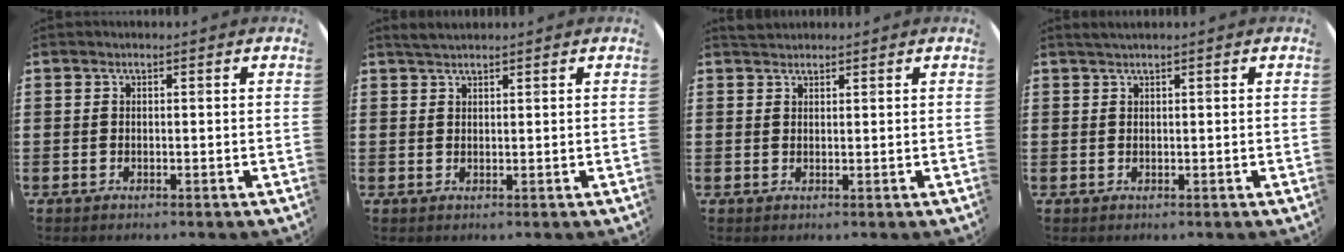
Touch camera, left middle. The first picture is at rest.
{"total": 1.6, "force": [1.5, 0.2, 0.4], "torque": [-0.010, 0.003, 0.029]}
{"total": 1.2, "force": [1.2, 0.3, 0.1], "torque": [-0.002, 0.003, 0.023]}
{"total": 0.7, "force": [0.6, -0.1, 0.4], "torque": [-0.006, 0.000, 0.010]}